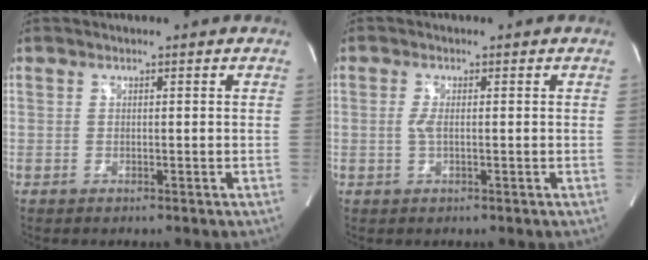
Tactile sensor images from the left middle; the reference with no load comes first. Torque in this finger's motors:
{"motor_torque": [0.49, 0.23, 0.20, 0.06]}